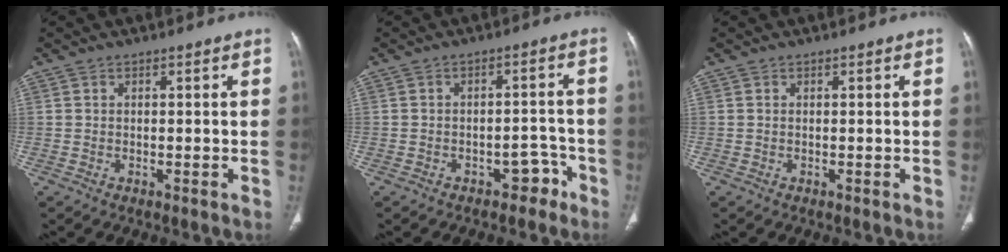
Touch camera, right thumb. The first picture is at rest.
{"total": 4.4, "force": [-3.0, 2.7, 1.6], "torque": [0.003, 0.044, -0.037]}
{"total": 0.0}